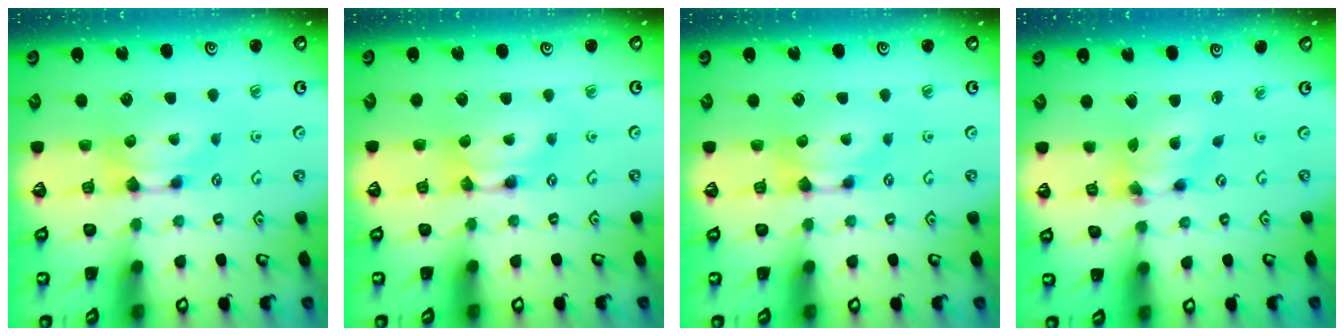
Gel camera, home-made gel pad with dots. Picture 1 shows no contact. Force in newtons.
{"total": 1.7, "press": 1.7, "slide": 0.1}
{"total": 0.0}
{"total": 5.4, "press": 5.1, "slide": 1.7}